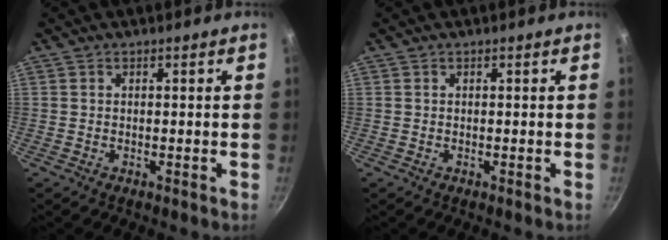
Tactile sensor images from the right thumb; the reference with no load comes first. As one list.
[{"total": 0.0}]